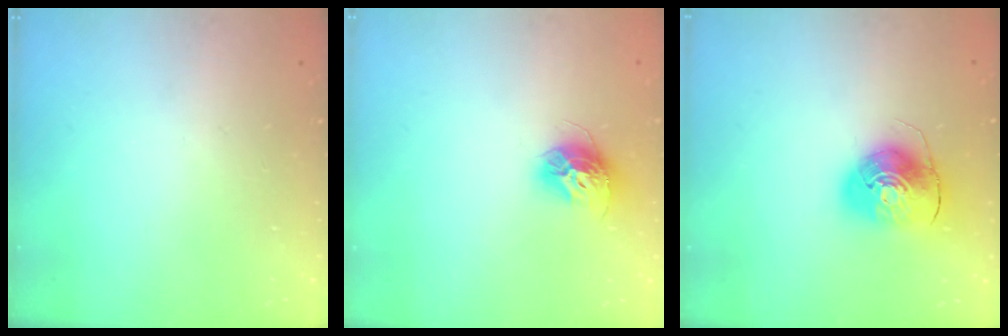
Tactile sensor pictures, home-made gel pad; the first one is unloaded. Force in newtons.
{"total": 11.2, "press": 11.2, "slide": 0.8}
{"total": 9.2, "press": 9.0, "slide": 1.5}